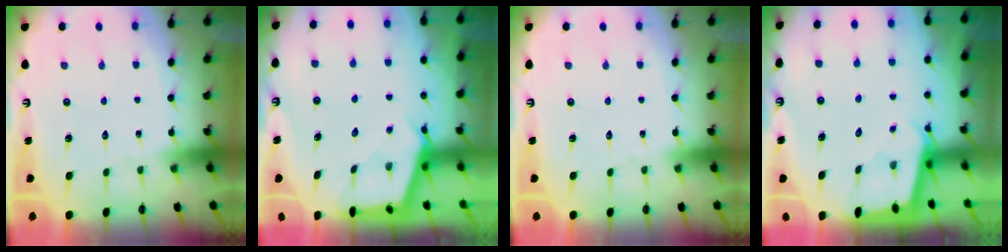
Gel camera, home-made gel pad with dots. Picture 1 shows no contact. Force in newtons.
{"total": 3.2, "press": 3.2, "slide": 0.3}
{"total": 0.0}
{"total": 2.0, "press": 2.0, "slide": 0.2}